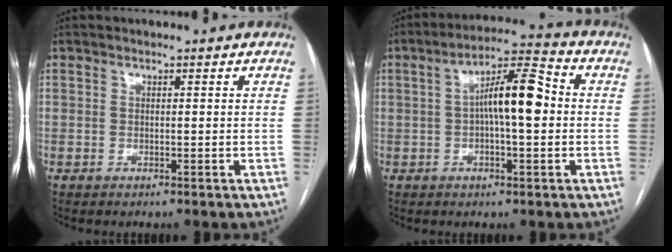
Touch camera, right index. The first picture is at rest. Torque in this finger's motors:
{"motor_torque": [0.86, 0.17, 0.29, 0.14]}